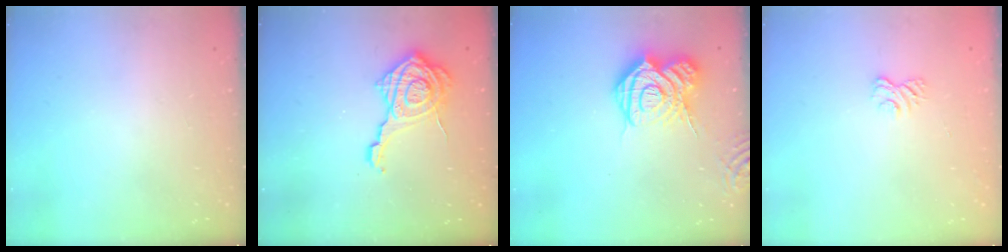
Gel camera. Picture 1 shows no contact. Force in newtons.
{"total": 15.8, "press": 15.7, "slide": 0.9}
{"total": 16.2, "press": 16.1, "slide": 1.9}
{"total": 2.5, "press": 2.2, "slide": 1.2}